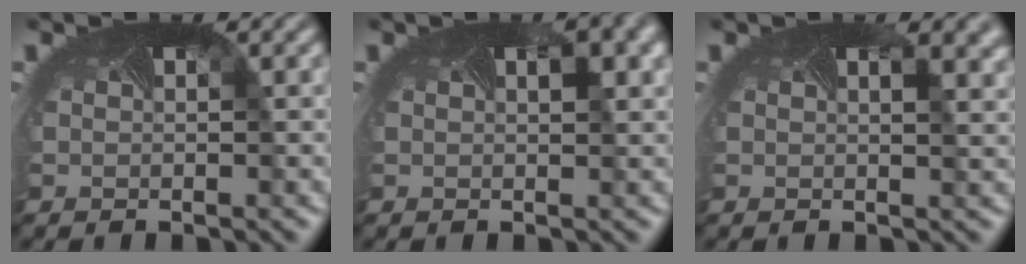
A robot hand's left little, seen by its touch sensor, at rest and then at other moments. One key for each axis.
{"total": 2.8, "fx": 1.1, "fy": 0.9, "fz": 2.4, "tx": -0.027, "ty": 0.001, "tz": 0.014}
{"total": 2.6, "fx": 1.2, "fy": 1.0, "fz": 2.1, "tx": -0.013, "ty": 0.000, "tz": 0.012}